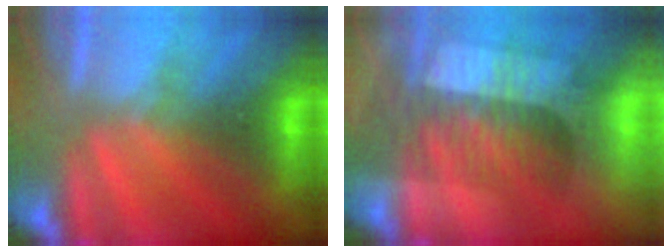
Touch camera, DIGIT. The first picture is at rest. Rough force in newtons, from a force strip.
{"total": 2.9}